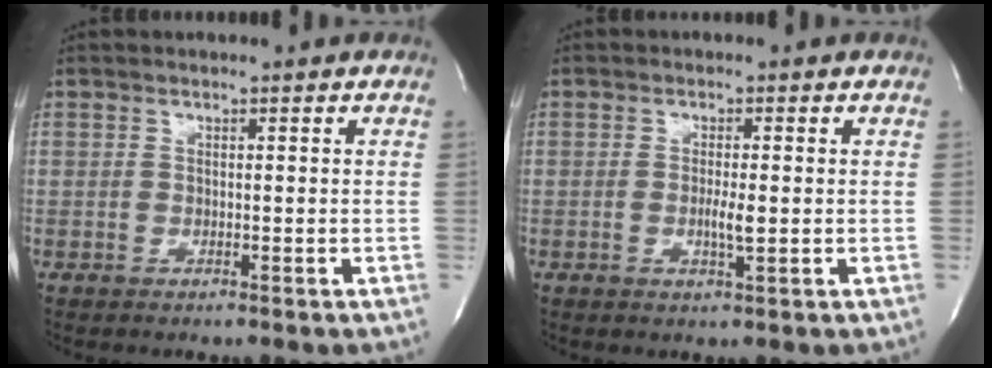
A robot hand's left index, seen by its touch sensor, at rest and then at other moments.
{"total": 2.6, "force": [-0.4, 0.3, 2.5], "torque": [-0.051, -0.005, -0.006]}